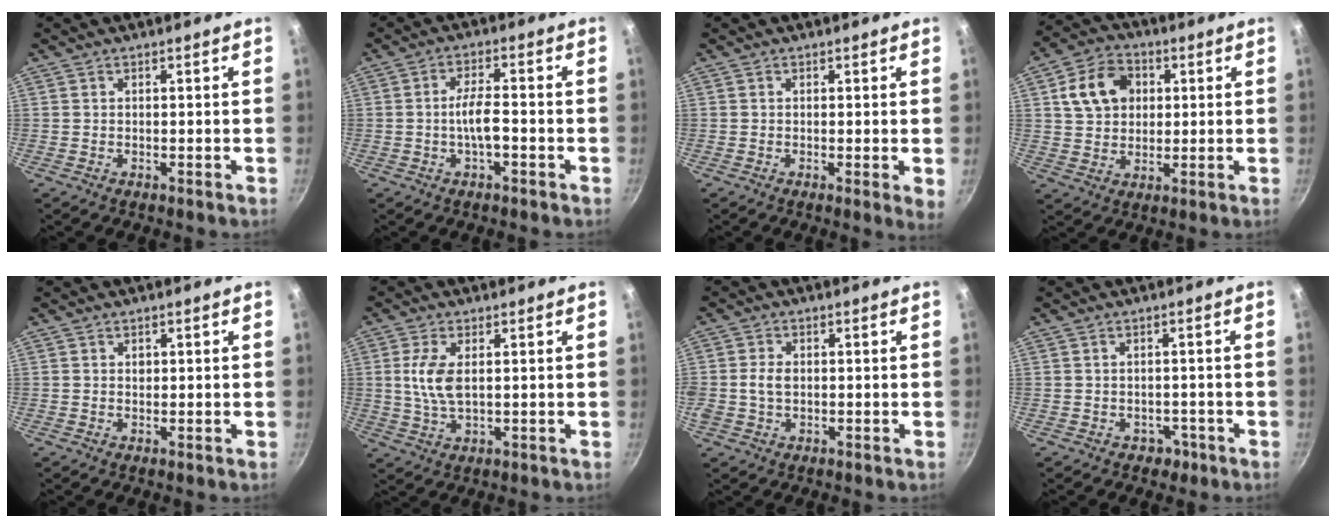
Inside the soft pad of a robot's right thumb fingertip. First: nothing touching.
{"total": 5.0, "force": [-1.6, 1.4, 4.5], "torque": [-0.079, 0.019, -0.032]}
{"total": 2.5, "force": [0.0, 0.3, 2.4], "torque": [-0.030, -0.011, -0.004]}
{"total": 11.0, "force": [2.9, 8.6, 6.2], "torque": [-0.087, 0.011, 0.042]}
{"total": 0.9, "force": [0.2, 0.7, 0.4], "torque": [-0.004, 0.000, 0.004]}
{"total": 6.4, "force": [1.0, 3.0, 5.6], "torque": [-0.117, -0.002, 0.020]}
{"total": 3.9, "force": [-0.1, 2.8, 2.7], "torque": [-0.045, 0.007, -0.005]}
{"total": 2.4, "force": [-1.2, 1.9, 0.8], "torque": [0.007, 0.016, -0.003]}